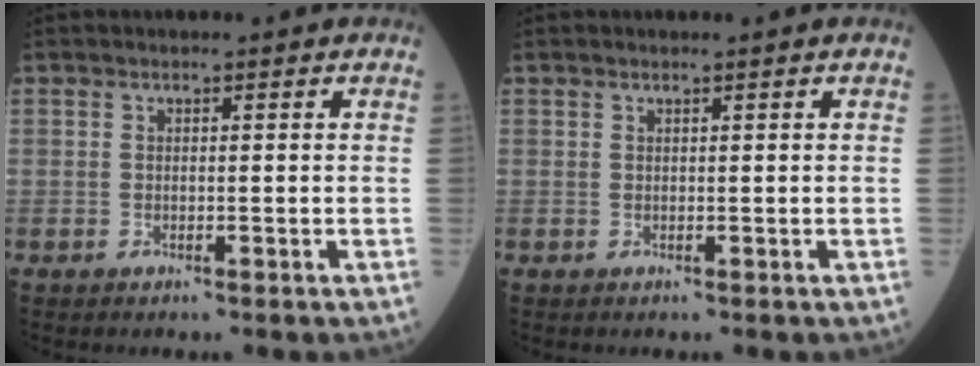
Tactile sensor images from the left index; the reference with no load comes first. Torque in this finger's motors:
{"motor_torque": [-0.04, -0.10, -0.01, -0.01]}